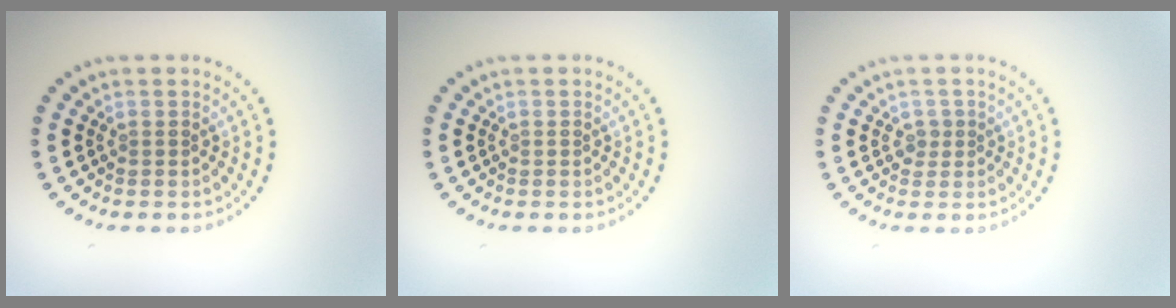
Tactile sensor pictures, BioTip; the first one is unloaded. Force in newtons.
{"total": 0.0}
{"total": 0.9, "press": 0.8, "slide": 0.4}